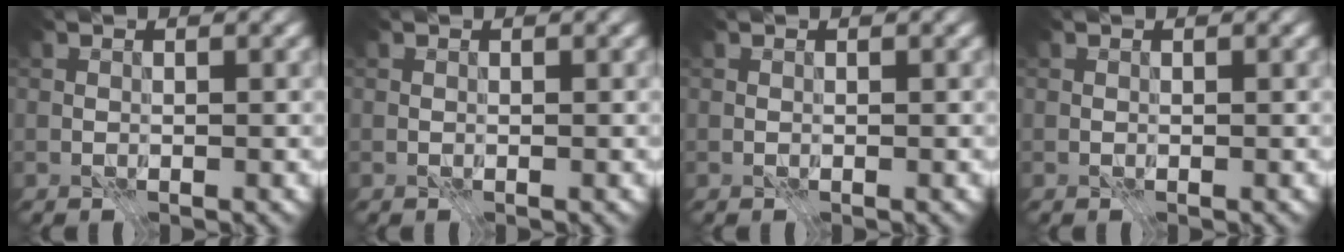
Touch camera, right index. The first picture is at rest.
{"total": 0.0}
{"total": 0.0}
{"total": 0.0}